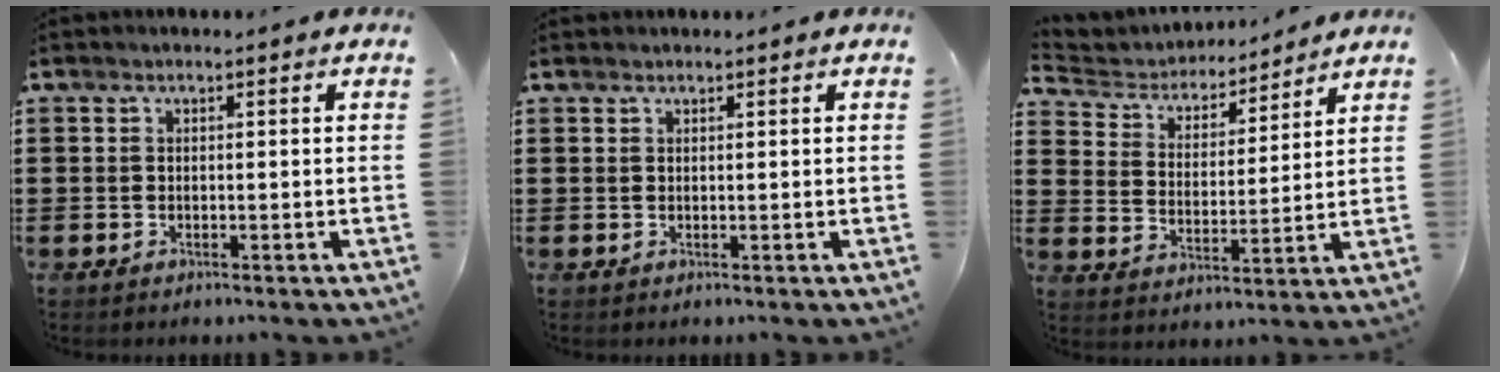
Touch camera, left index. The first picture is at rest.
{"total": 0.6, "force": [0.6, 0.1, 0.0], "torque": [-0.002, 0.001, 0.012]}
{"total": 4.4, "force": [4.2, 1.2, 0.4], "torque": [-0.036, -0.027, 0.067]}